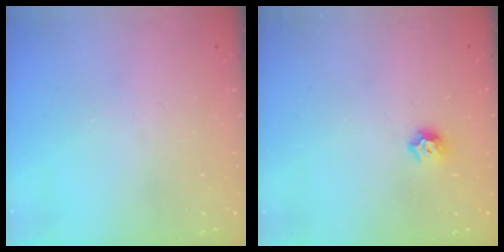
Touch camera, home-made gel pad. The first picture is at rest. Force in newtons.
{"total": 5.2, "press": 5.1, "slide": 0.9}